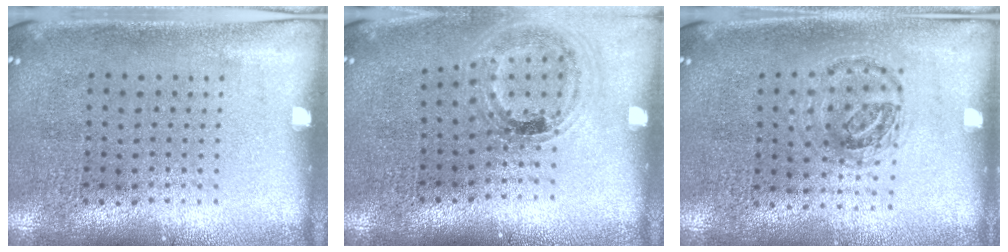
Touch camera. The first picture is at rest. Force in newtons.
{"total": 1.0, "press": 1.0, "slide": 0.2}
{"total": 0.9, "press": 0.9, "slide": 0.2}